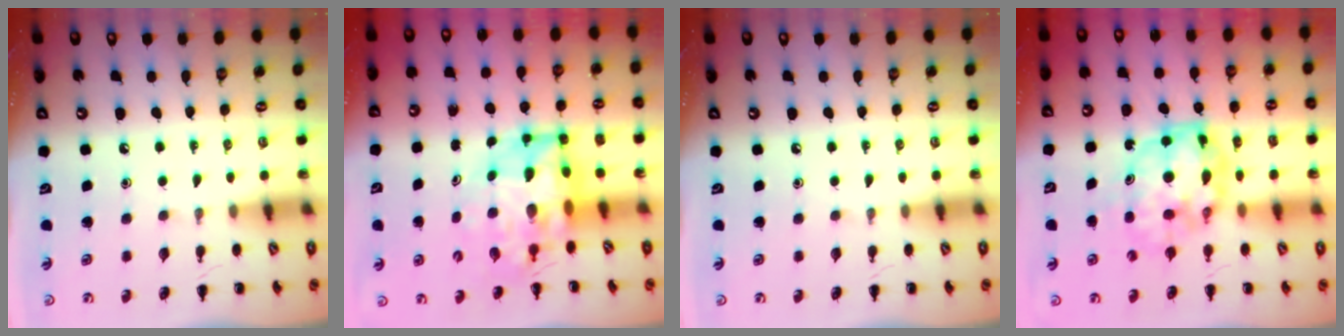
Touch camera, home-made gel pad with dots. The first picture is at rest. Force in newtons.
{"total": 9.5, "press": 9.1, "slide": 2.8}
{"total": 0.0}
{"total": 8.7, "press": 8.4, "slide": 2.1}